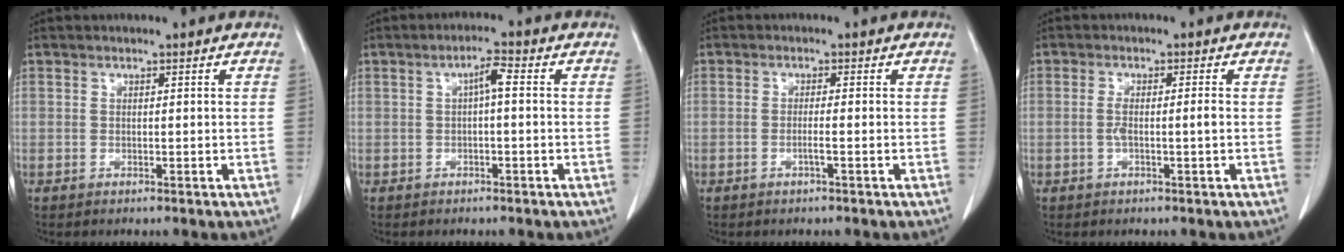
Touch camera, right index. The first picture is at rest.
{"total": 2.6, "force": [0.2, 0.3, 2.6], "torque": [-0.046, 0.008, 0.003]}
{"total": 1.3, "force": [-0.6, -0.3, 1.1], "torque": [-0.020, 0.000, -0.014]}
{"total": 2.3, "force": [-0.5, 0.0, 2.3], "torque": [-0.044, 0.002, -0.008]}